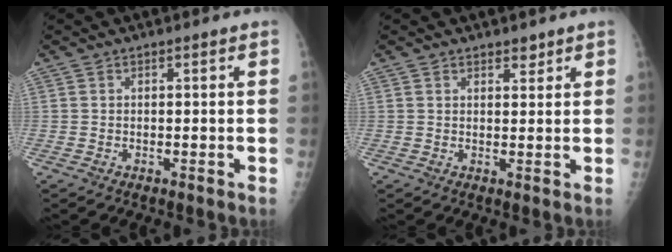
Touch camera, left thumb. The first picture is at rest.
{"total": 1.8, "force": [1.4, 0.9, 0.7], "torque": [0.001, -0.009, 0.019]}